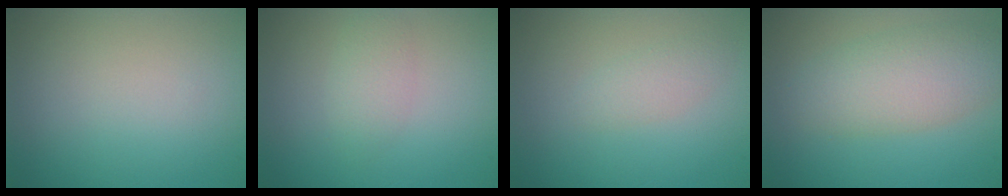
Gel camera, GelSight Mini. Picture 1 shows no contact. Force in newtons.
{"total": 1.8, "press": 1.8, "slide": 0.0}
{"total": 1.3, "press": 1.3, "slide": 0.0}
{"total": 4.8, "press": 4.8, "slide": 0.4}